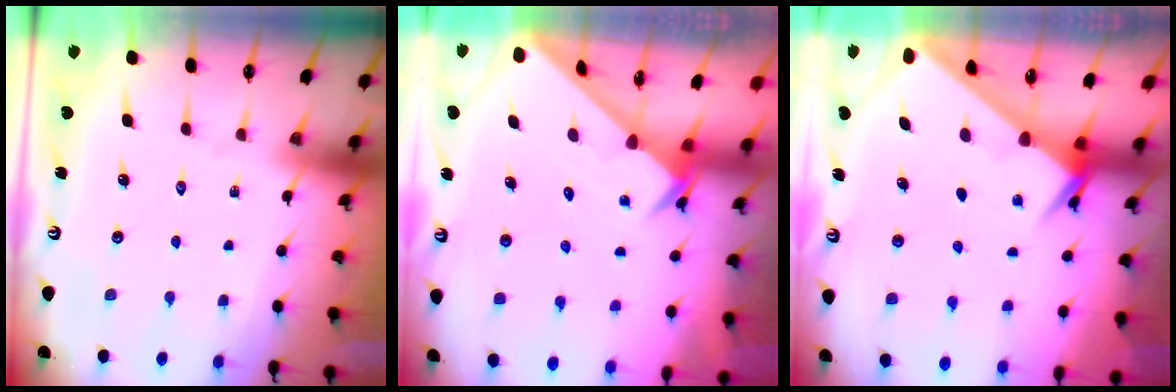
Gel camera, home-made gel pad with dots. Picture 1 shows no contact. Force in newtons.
{"total": 2.2, "press": 2.2, "slide": 0.1}
{"total": 2.4, "press": 2.4, "slide": 0.3}